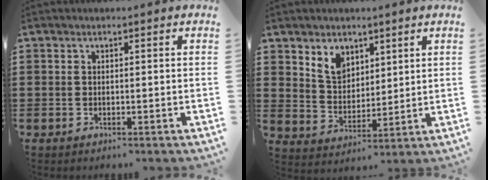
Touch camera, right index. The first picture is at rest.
{"total": 5.5, "force": [3.7, 3.8, 1.7], "torque": [-0.052, 0.007, 0.071]}